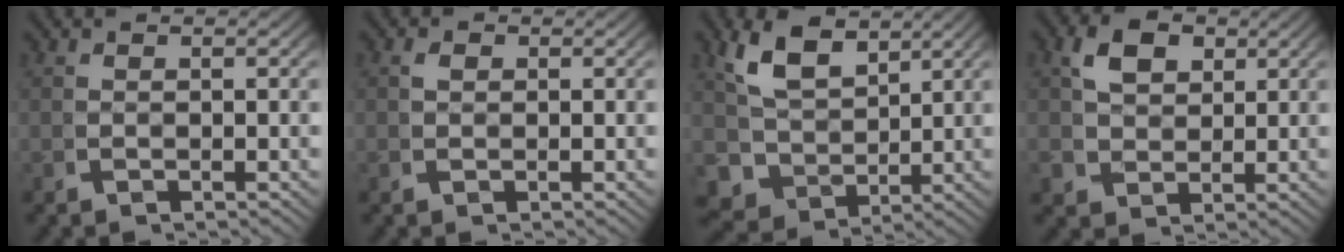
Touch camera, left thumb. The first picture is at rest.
{"total": 0.6, "force": [0.1, 0.3, -0.5], "torque": [0.006, -0.003, 0.005]}
{"total": 6.9, "force": [0.8, 5.9, 3.6], "torque": [-0.098, -0.041, 0.034]}
{"total": 3.0, "force": [1.4, 2.4, 1.0], "torque": [-0.023, -0.005, 0.034]}